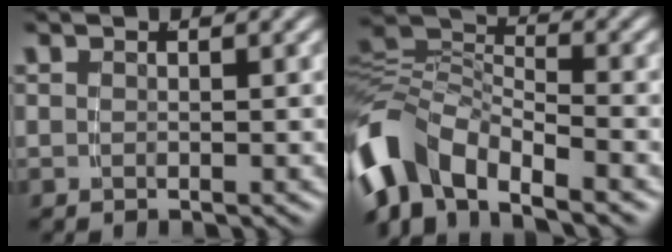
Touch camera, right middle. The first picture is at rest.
{"total": 8.9, "force": [-4.1, 6.0, 5.1], "torque": [-0.133, -0.030, -0.067]}